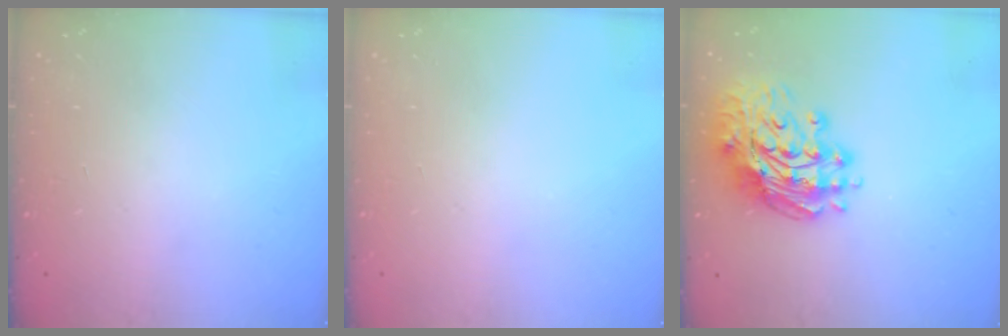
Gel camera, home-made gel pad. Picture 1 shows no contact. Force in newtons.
{"total": 0.0}
{"total": 15.0, "press": 14.9, "slide": 1.6}